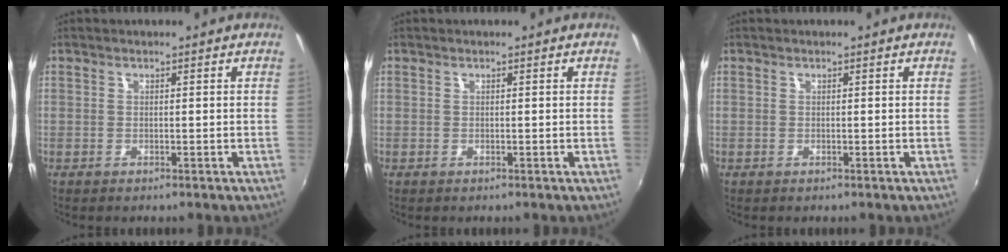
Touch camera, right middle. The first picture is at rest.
{"total": 0.0}
{"total": 0.0}